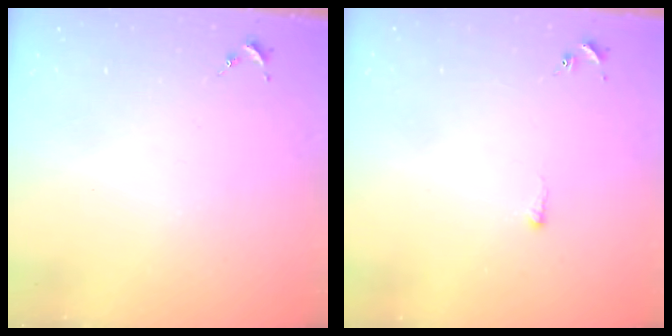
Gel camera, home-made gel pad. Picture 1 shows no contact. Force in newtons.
{"total": 1.5, "press": 1.5, "slide": 0.4}